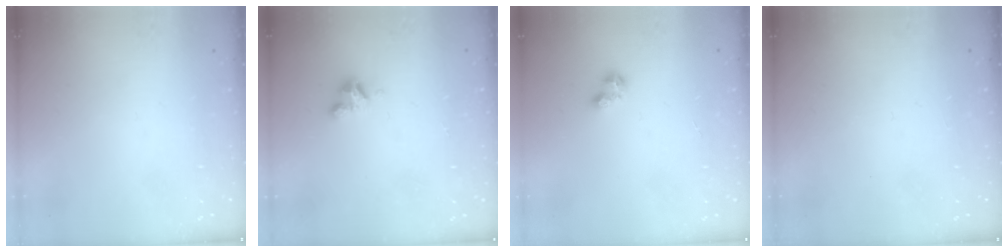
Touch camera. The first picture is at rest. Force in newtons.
{"total": 4.4, "press": 4.4, "slide": 0.4}
{"total": 3.2, "press": 3.2, "slide": 0.4}
{"total": 0.0}